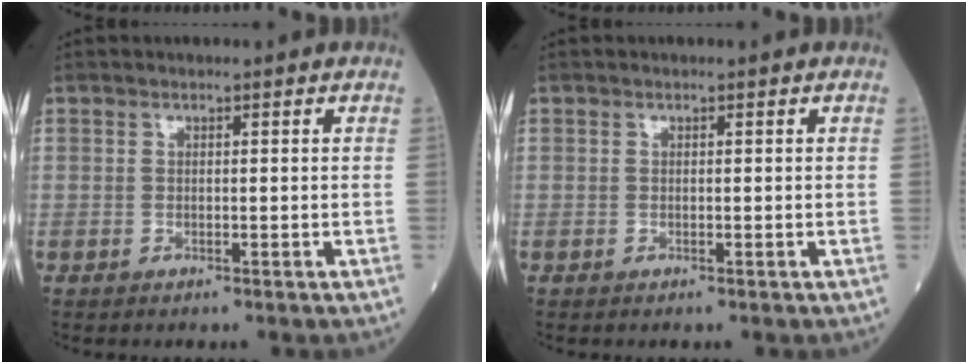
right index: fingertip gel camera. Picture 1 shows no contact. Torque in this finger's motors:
{"motor_torque": [0.02, 0.17, 0.06, 0.01]}